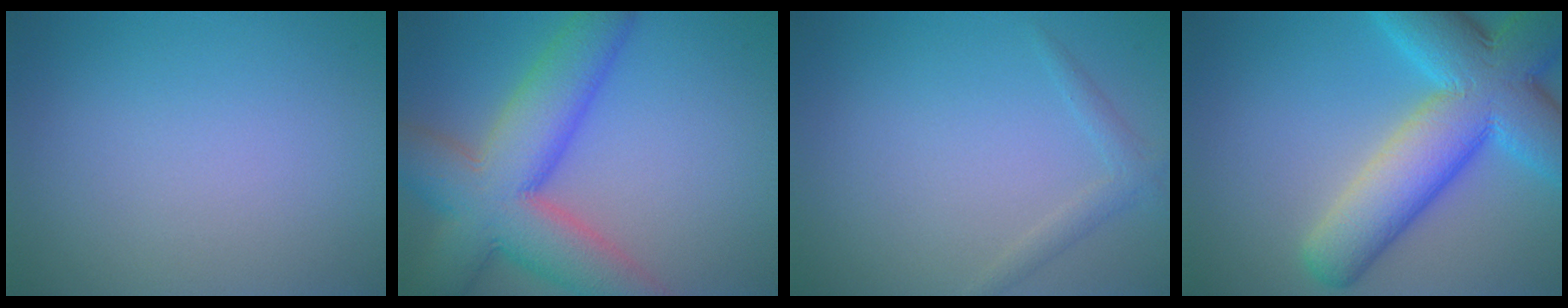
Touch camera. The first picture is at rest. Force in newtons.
{"total": 9.4, "press": 9.4, "slide": 0.7}
{"total": 1.4, "press": 1.4, "slide": 0.1}
{"total": 11.8, "press": 11.8, "slide": 0.4}